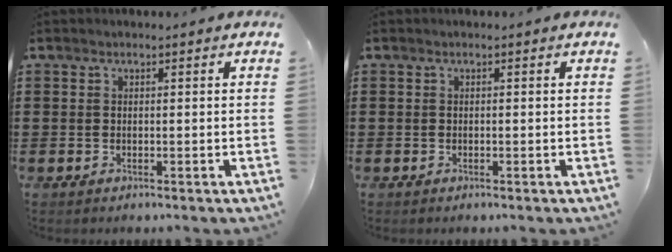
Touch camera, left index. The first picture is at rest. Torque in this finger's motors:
{"motor_torque": [-0.11, 0.11, 0.05, -0.01]}